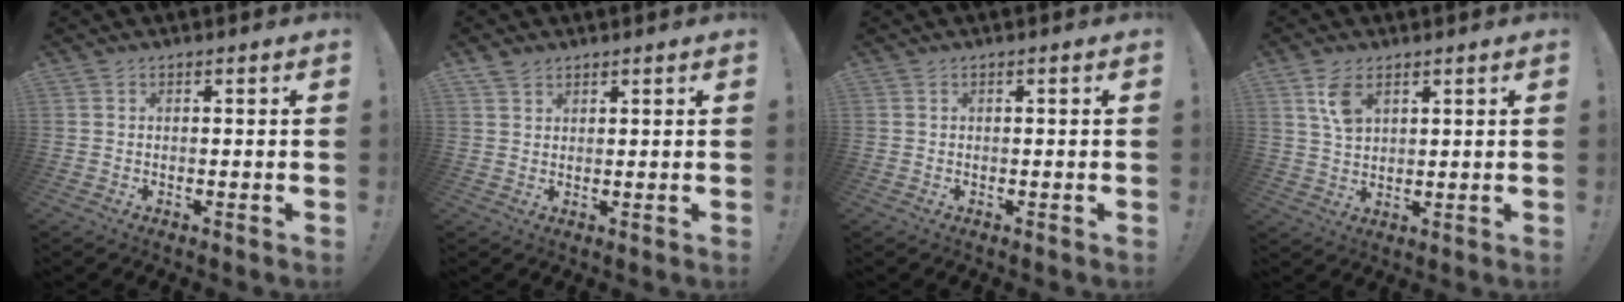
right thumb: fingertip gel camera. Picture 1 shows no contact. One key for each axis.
{"total": 2.9, "fx": 2.3, "fy": 1.6, "fz": 0.7, "tx": -0.004, "ty": -0.014, "tz": 0.043}
{"total": 0.0}
{"total": 6.8, "fx": 3.3, "fy": 3.8, "fz": 4.6, "tx": -0.072, "ty": -0.012, "tz": 0.061}